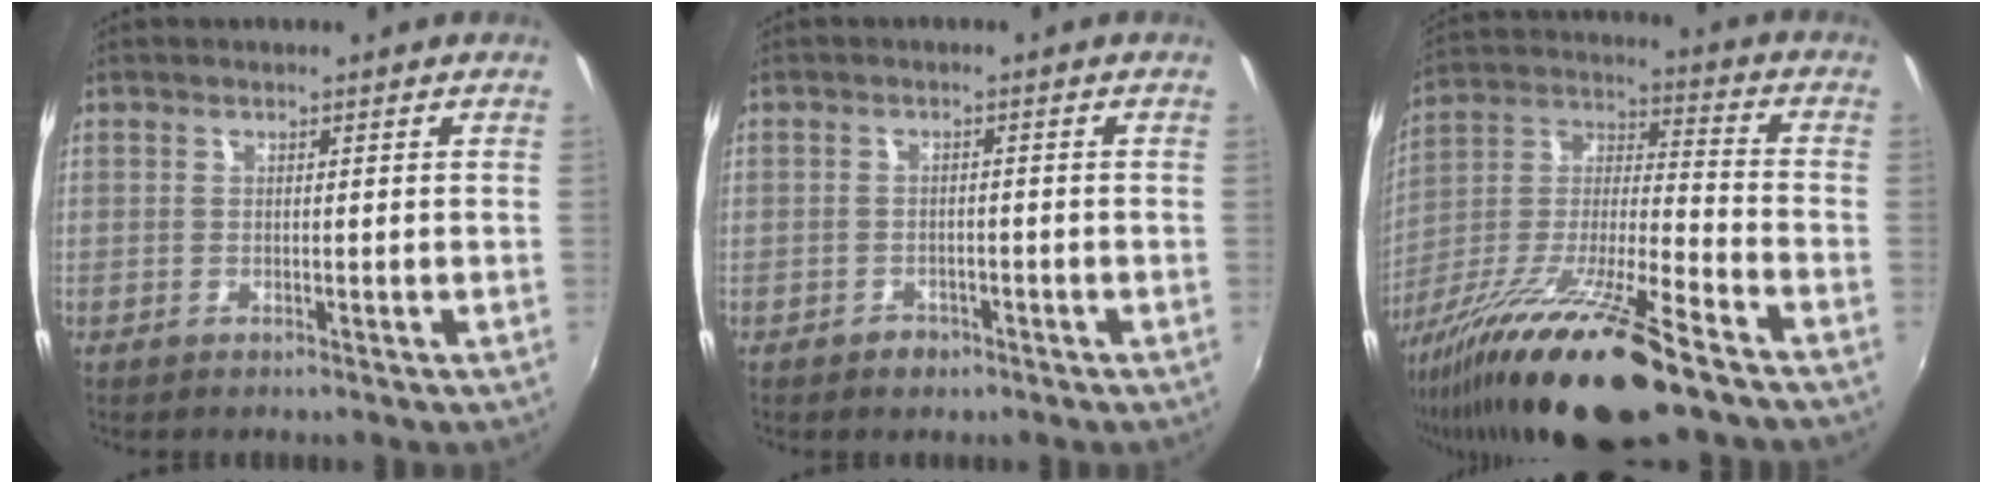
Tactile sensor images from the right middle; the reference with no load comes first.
{"total": 2.4, "force": [-1.6, 1.8, 0.5], "torque": [-0.014, 0.003, -0.021]}
{"total": 22.6, "force": [-15.2, 3.1, 16.4], "torque": [-0.294, -0.034, -0.270]}